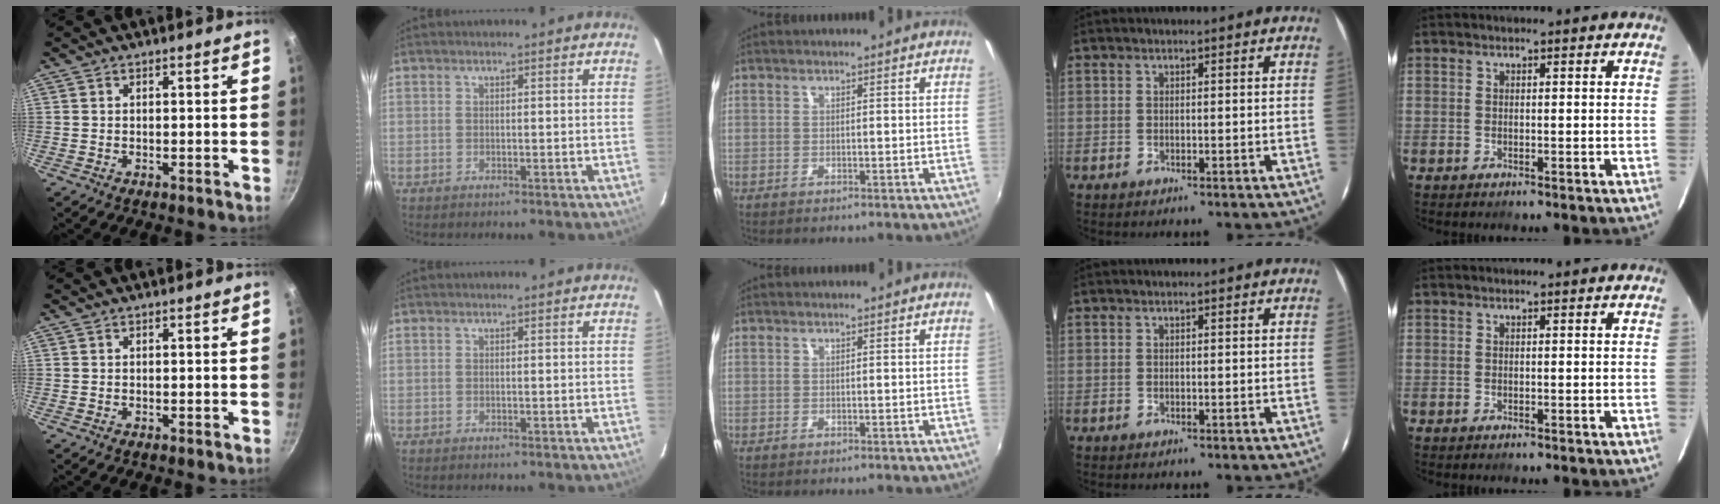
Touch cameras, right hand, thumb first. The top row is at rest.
{}